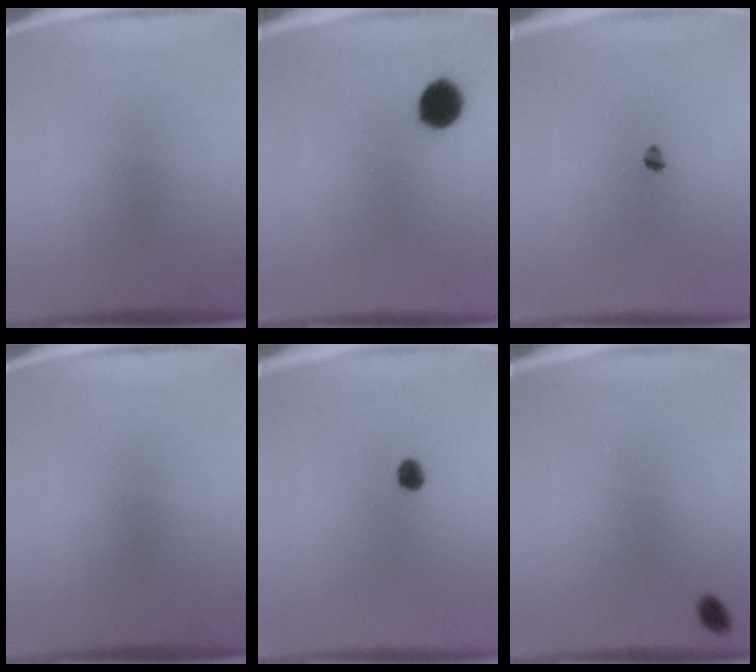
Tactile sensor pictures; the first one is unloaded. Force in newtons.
{"total": 6.4}
{"total": 1.4}
{"total": 0.0}
{"total": 2.5}
{"total": 2.0}